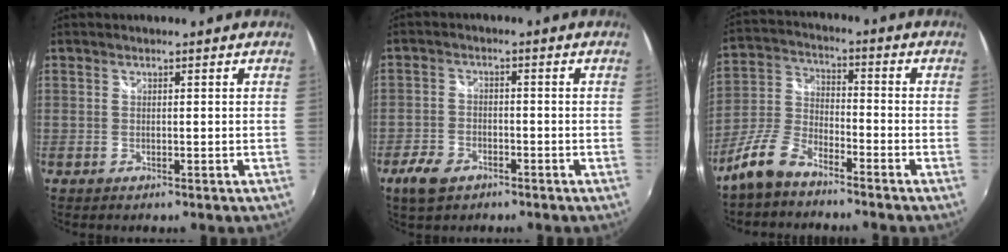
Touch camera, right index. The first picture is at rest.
{"total": 6.3, "force": [-4.2, 3.7, 2.9], "torque": [-0.084, -0.004, -0.076]}
{"total": 8.9, "force": [-6.7, 3.7, 4.5], "torque": [-0.111, 0.008, -0.138]}